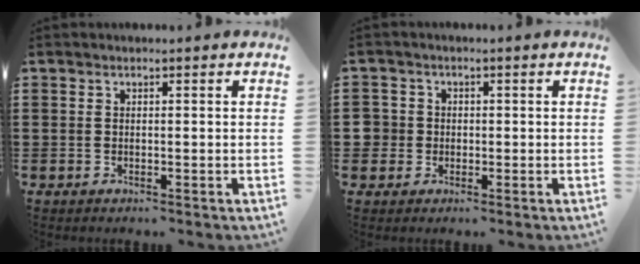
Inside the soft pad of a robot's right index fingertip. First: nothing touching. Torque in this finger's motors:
{"motor_torque": [0.12, -0.04, 0.00, 0.00]}